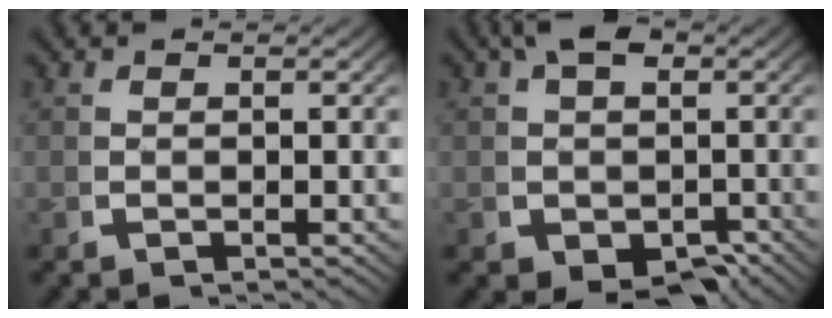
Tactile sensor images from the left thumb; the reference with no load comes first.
{"total": 7.4, "force": [-0.6, 5.5, 5.0], "torque": [-0.078, -0.039, 0.010]}